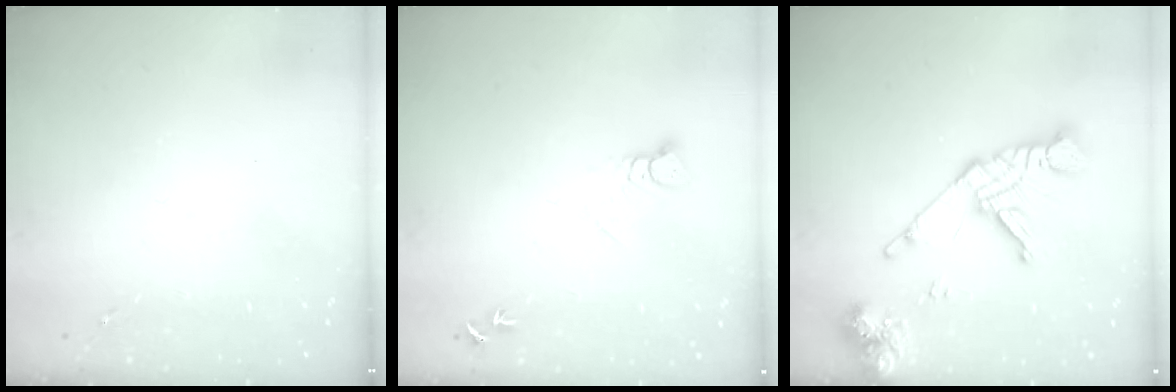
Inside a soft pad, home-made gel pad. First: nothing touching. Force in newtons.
{"total": 4.1, "press": 4.1, "slide": 0.3}
{"total": 16.6, "press": 16.5, "slide": 2.0}